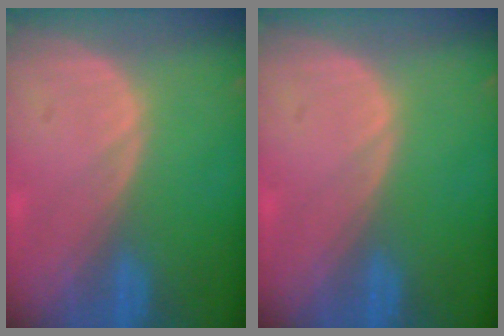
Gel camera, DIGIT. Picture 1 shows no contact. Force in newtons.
{"total": 0.0}